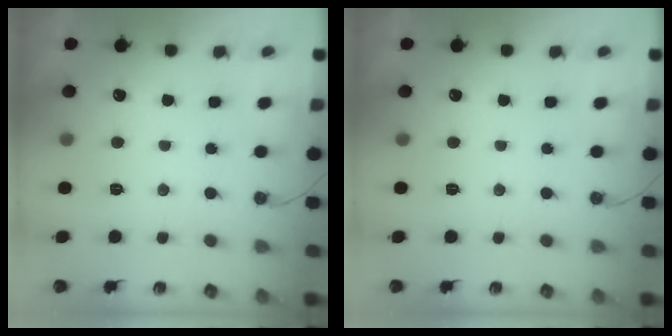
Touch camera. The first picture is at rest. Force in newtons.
{"total": 0.0}